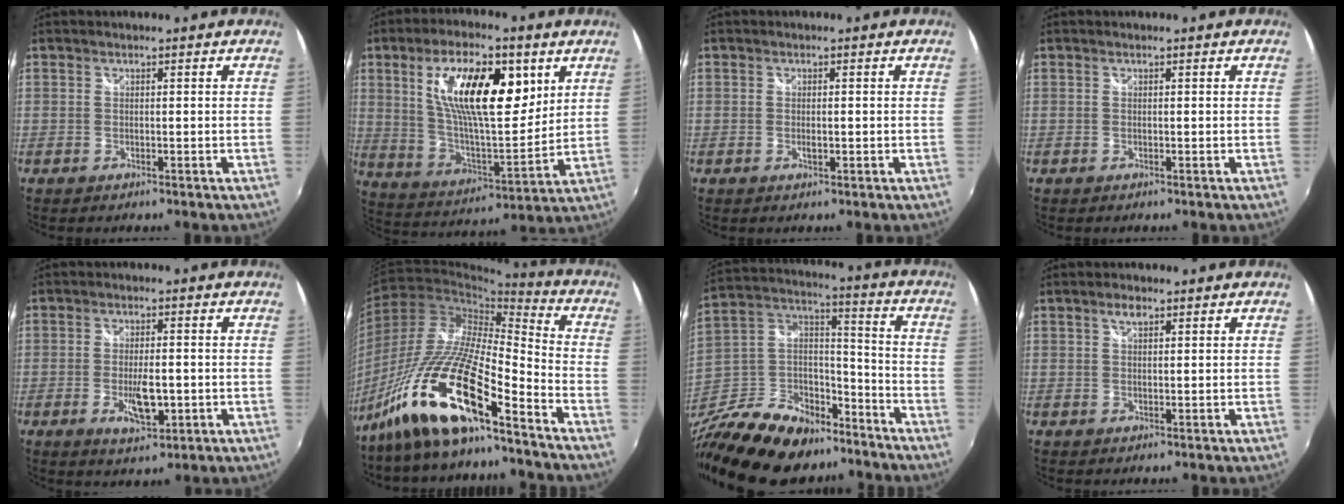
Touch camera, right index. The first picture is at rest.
{"total": 19.5, "force": [7.3, 7.6, 16.4], "torque": [-0.284, 0.005, 0.132]}
{"total": 1.3, "force": [-0.2, 0.7, 1.1], "torque": [-0.018, -0.002, -0.003]}
{"total": 0.0}
{"total": 6.4, "force": [-1.7, 2.4, 5.7], "torque": [-0.107, -0.011, -0.026]}
{"total": 17.3, "force": [-12.1, 2.7, 12.1], "torque": [-0.246, -0.003, -0.246]}
{"total": 25.4, "force": [-17.5, 13.6, 12.3], "torque": [-0.283, 0.035, -0.277]}
{"total": 1.7, "force": [1.0, 0.8, 1.1], "torque": [-0.019, 0.005, 0.017]}